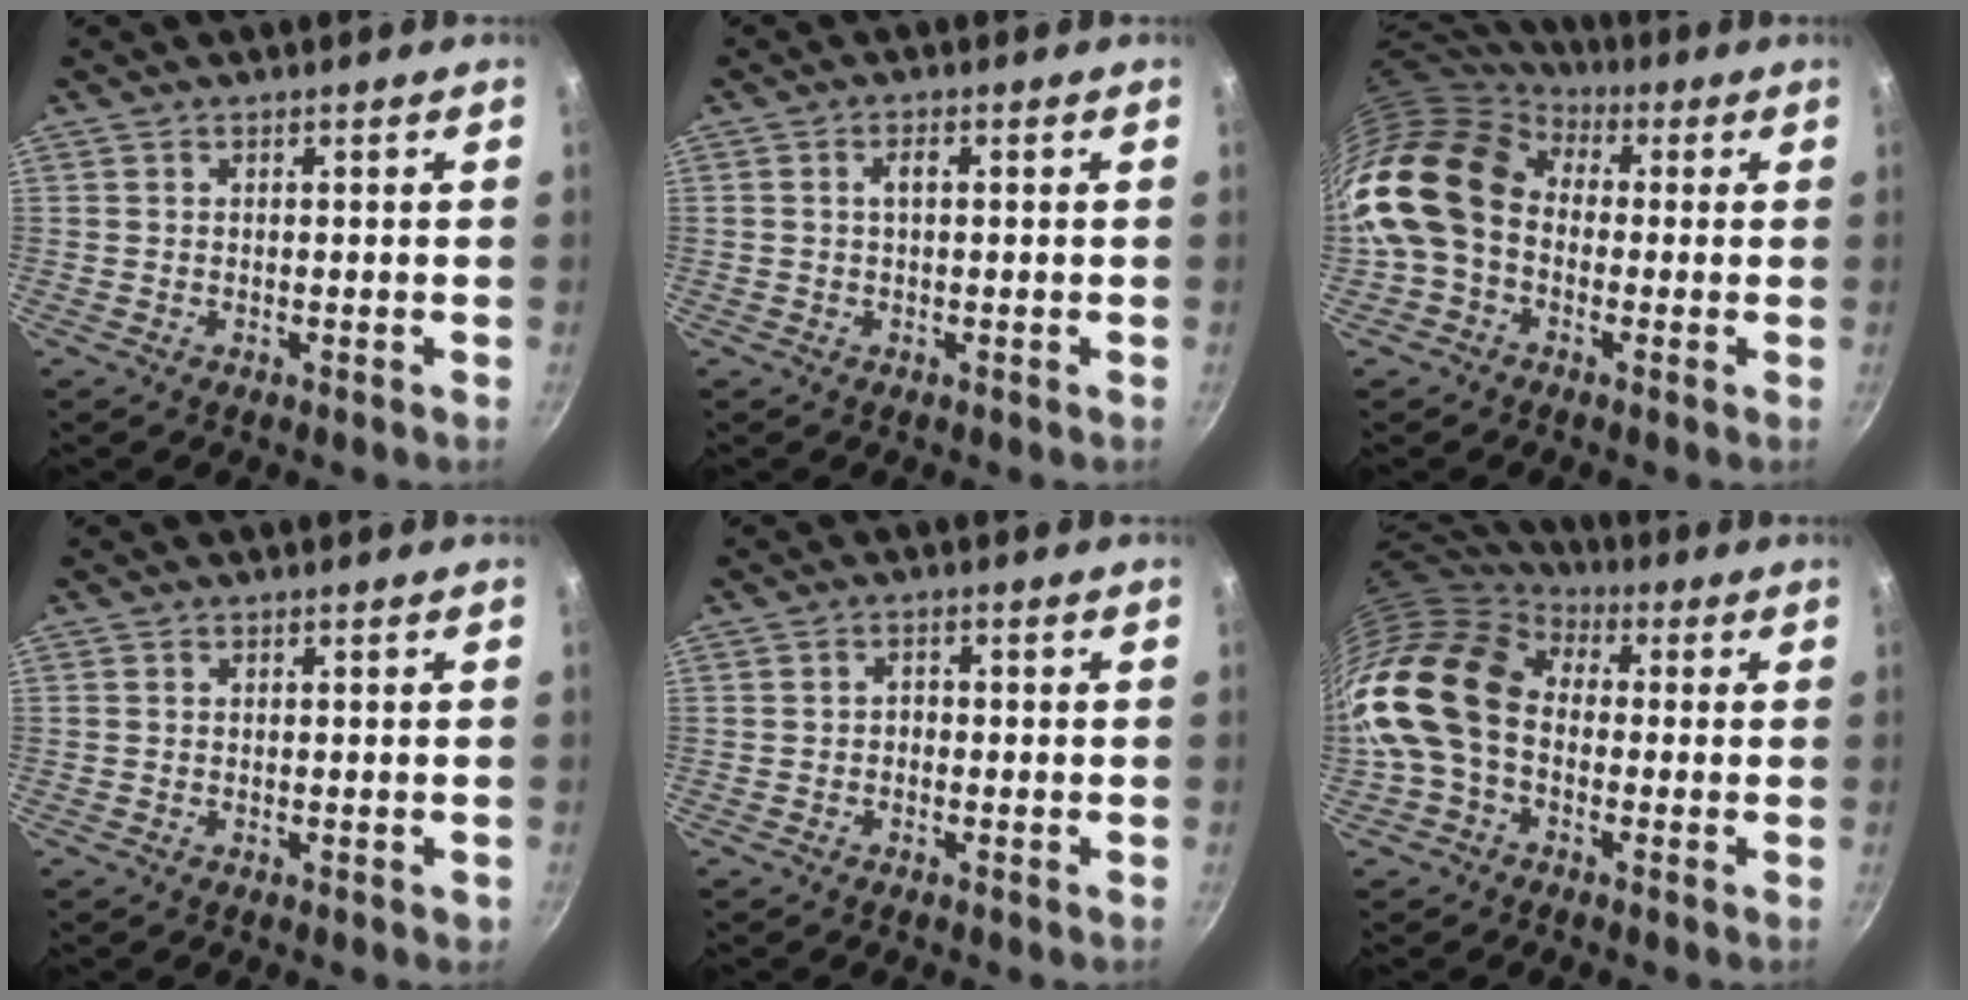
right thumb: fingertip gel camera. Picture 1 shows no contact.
{"total": 1.8, "force": [0.2, 0.8, 1.6], "torque": [-0.031, 0.007, 0.003]}
{"total": 16.2, "force": [0.4, 12.3, 10.5], "torque": [-0.186, 0.036, -0.011]}
{"total": 0.7, "force": [-0.1, 0.5, 0.4], "torque": [-0.002, 0.002, -0.001]}
{"total": 1.5, "force": [-0.5, 1.1, 0.8], "torque": [-0.010, 0.008, -0.011]}
{"total": 17.1, "force": [-0.2, 12.3, 12.0], "torque": [-0.215, 0.036, -0.020]}